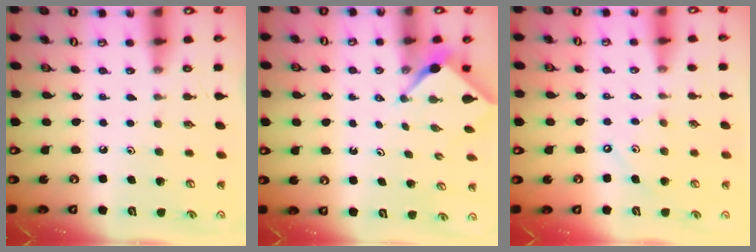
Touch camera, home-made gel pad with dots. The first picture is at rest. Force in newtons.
{"total": 2.5, "press": 2.5, "slide": 0.3}
{"total": 4.1, "press": 4.1, "slide": 0.3}